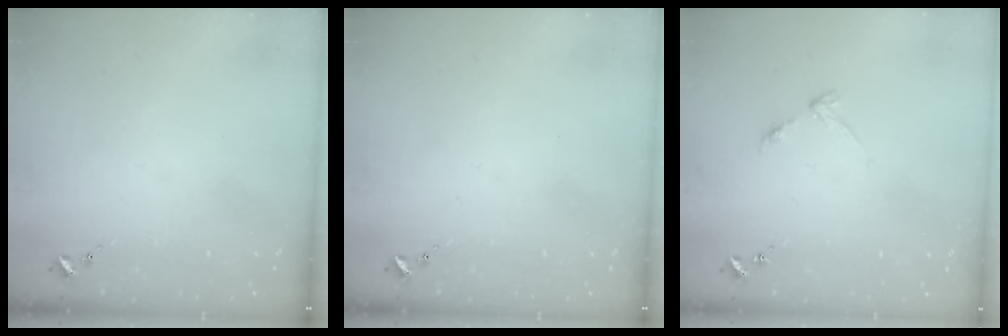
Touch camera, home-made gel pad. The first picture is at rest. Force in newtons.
{"total": 0.0}
{"total": 3.4, "press": 3.4, "slide": 0.4}